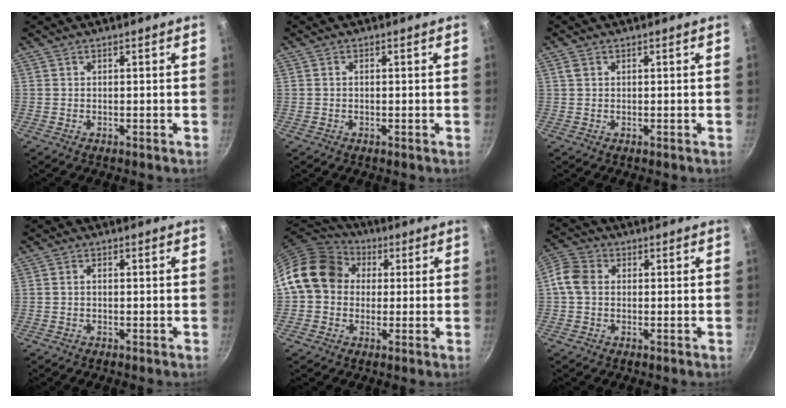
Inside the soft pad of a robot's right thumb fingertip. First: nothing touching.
{"total": 0.6, "force": [-0.1, 0.4, 0.4], "torque": [-0.009, 0.005, -0.002]}
{"total": 1.4, "force": [0.5, 1.1, 0.7], "torque": [-0.014, 0.001, 0.007]}
{"total": 1.2, "force": [-0.2, 0.8, 0.8], "torque": [-0.016, 0.010, -0.004]}
{"total": 13.9, "force": [2.0, 11.7, 7.3], "torque": [-0.098, 0.029, 0.019]}
{"total": 6.2, "force": [0.0, 5.0, 3.6], "torque": [-0.061, 0.013, -0.018]}